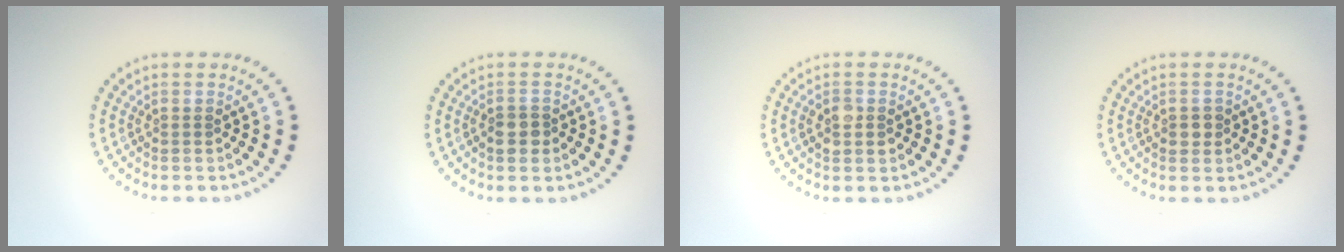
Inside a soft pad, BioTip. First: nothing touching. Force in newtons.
{"total": 1.9, "press": 1.7, "slide": 0.8}
{"total": 2.1, "press": 2.1, "slide": 0.0}
{"total": 1.2, "press": 1.2, "slide": 0.3}